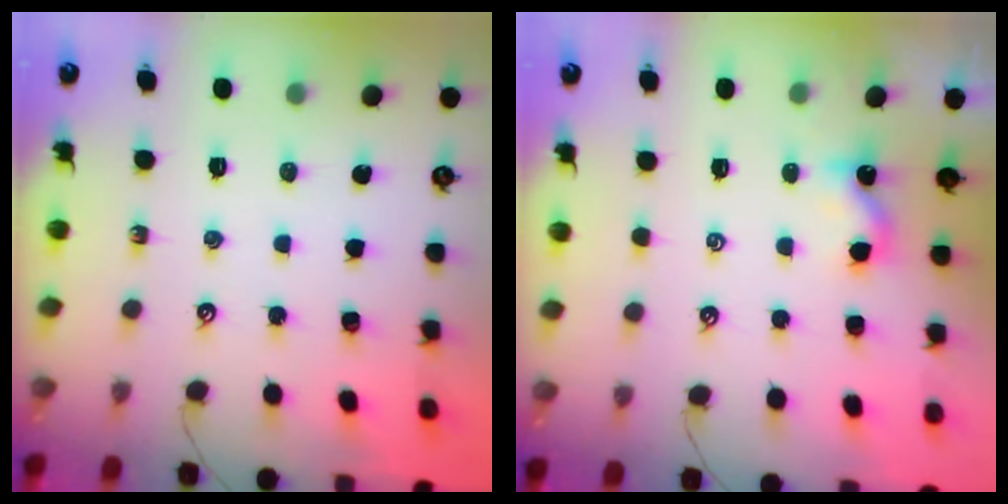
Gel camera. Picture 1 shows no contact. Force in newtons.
{"total": 1.7, "press": 1.7, "slide": 0.2}